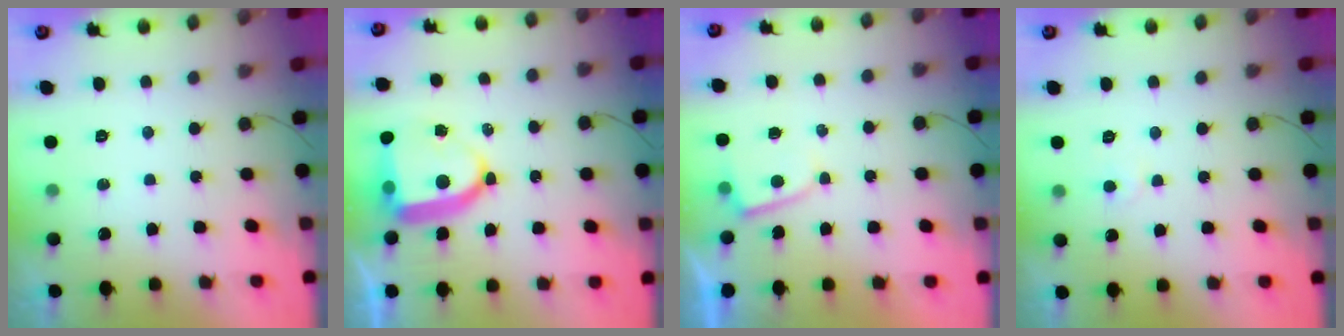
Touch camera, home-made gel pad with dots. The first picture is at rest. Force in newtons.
{"total": 11.8, "press": 11.7, "slide": 1.4}
{"total": 3.2, "press": 3.2, "slide": 0.3}
{"total": 2.8, "press": 2.8, "slide": 0.3}